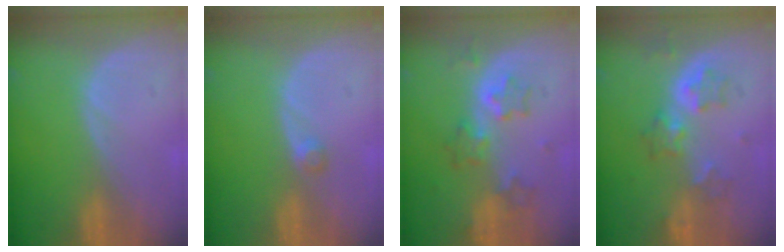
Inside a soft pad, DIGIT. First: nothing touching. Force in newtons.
{"total": 1.6, "press": 1.4, "slide": 0.9}
{"total": 6.1, "press": 5.8, "slide": 1.9}
{"total": 6.5, "press": 5.7, "slide": 3.2}